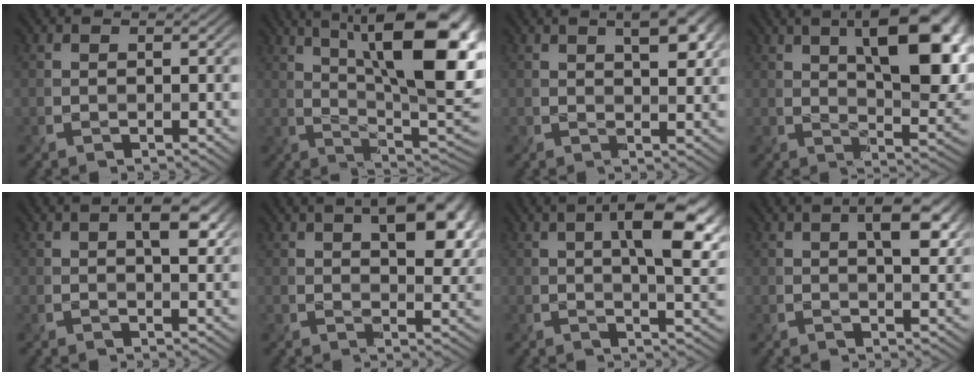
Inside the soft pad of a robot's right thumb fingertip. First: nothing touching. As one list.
[{"total": 17.2, "force": [6.4, 5.6, 15.0], "torque": [-0.199, 0.024, 0.094]}, {"total": 4.9, "force": [2.1, 1.7, 4.0], "torque": [-0.063, 0.006, 0.035]}, {"total": 14.0, "force": [5.2, 5.2, 11.9], "torque": [-0.172, 0.007, 0.075]}, {"total": 4.6, "force": [1.5, 1.9, 3.9], "torque": [-0.062, 0.002, 0.022]}, {"total": 9.7, "force": [3.6, 4.6, 7.7], "torque": [-0.114, 0.005, 0.054]}, {"total": 10.1, "force": [2.6, 3.4, 9.1], "torque": [-0.136, 0.003, 0.037]}, {"total": 5.5, "force": [1.9, 2.1, 4.7], "torque": [-0.074, 0.004, 0.029]}]